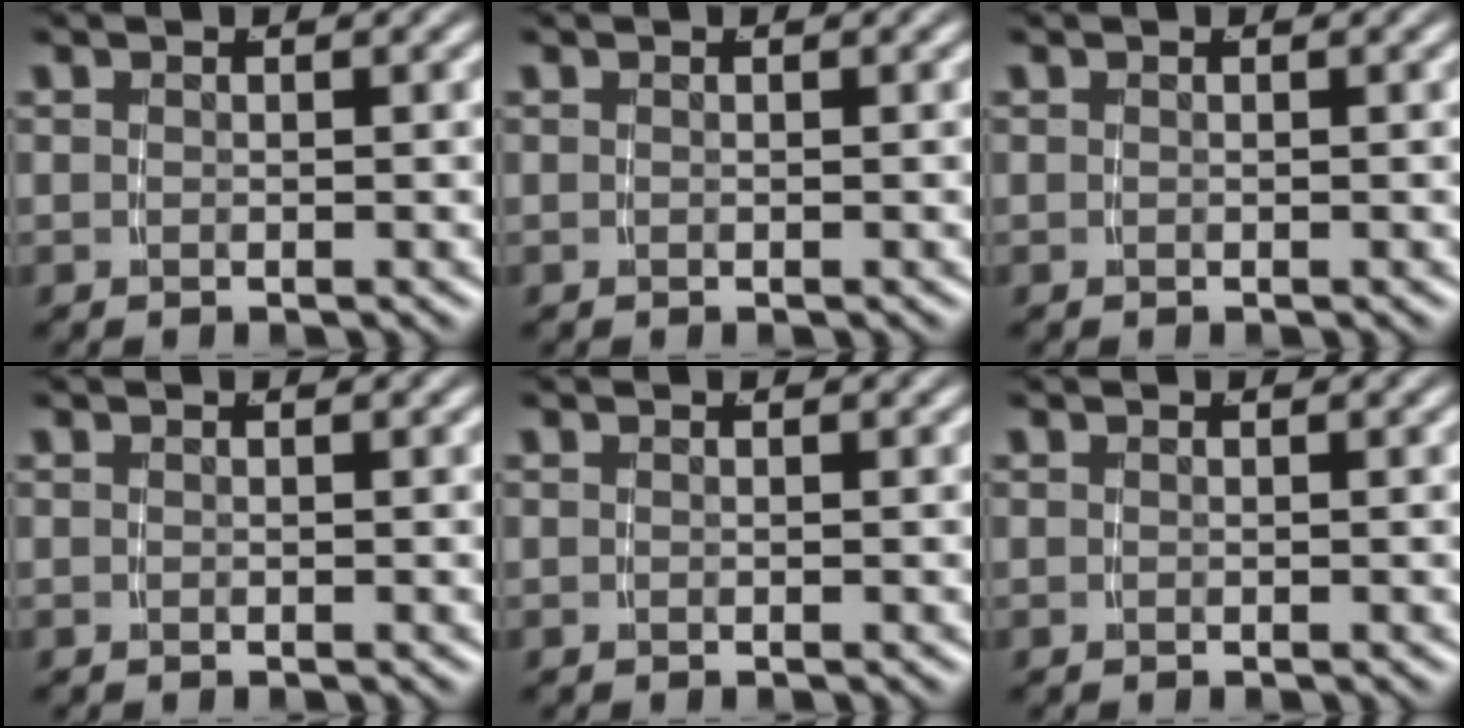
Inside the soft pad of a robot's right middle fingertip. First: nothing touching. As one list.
[{"total": 0.0}, {"total": 0.0}, {"total": 0.0}, {"total": 0.0}, {"total": 0.0}]